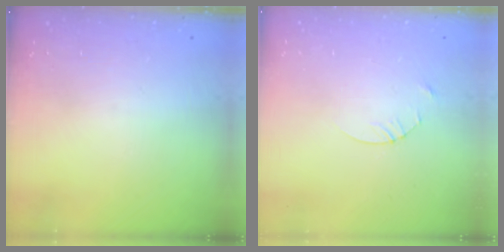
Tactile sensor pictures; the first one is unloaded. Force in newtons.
{"total": 2.5, "press": 2.5, "slide": 0.3}